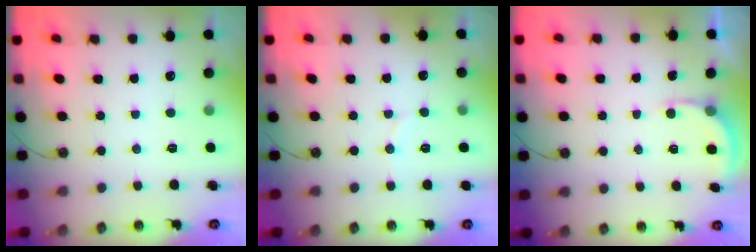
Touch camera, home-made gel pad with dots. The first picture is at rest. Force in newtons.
{"total": 2.9, "press": 2.9, "slide": 0.3}
{"total": 2.7, "press": 2.7, "slide": 0.2}